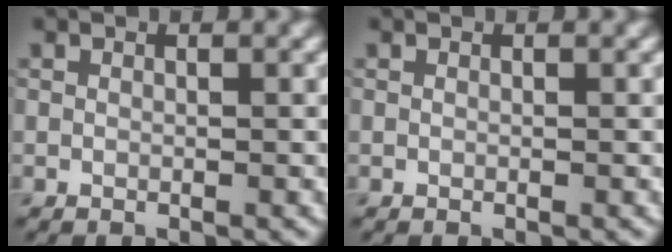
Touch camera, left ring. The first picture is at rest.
{"total": 0.0}